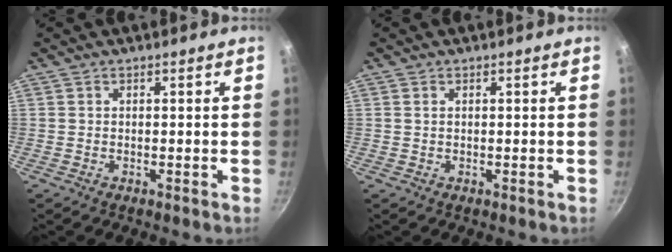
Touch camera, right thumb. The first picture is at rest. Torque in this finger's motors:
{"motor_torque": [0.23, 0.46, -0.43, 0.13, -0.02]}